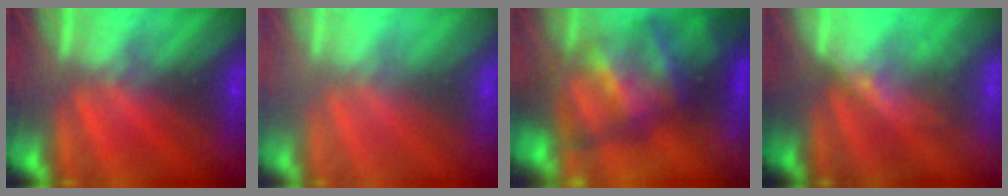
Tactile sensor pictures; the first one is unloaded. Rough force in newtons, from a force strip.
{"total": 2.5}
{"total": 7.6}
{"total": 2.2}